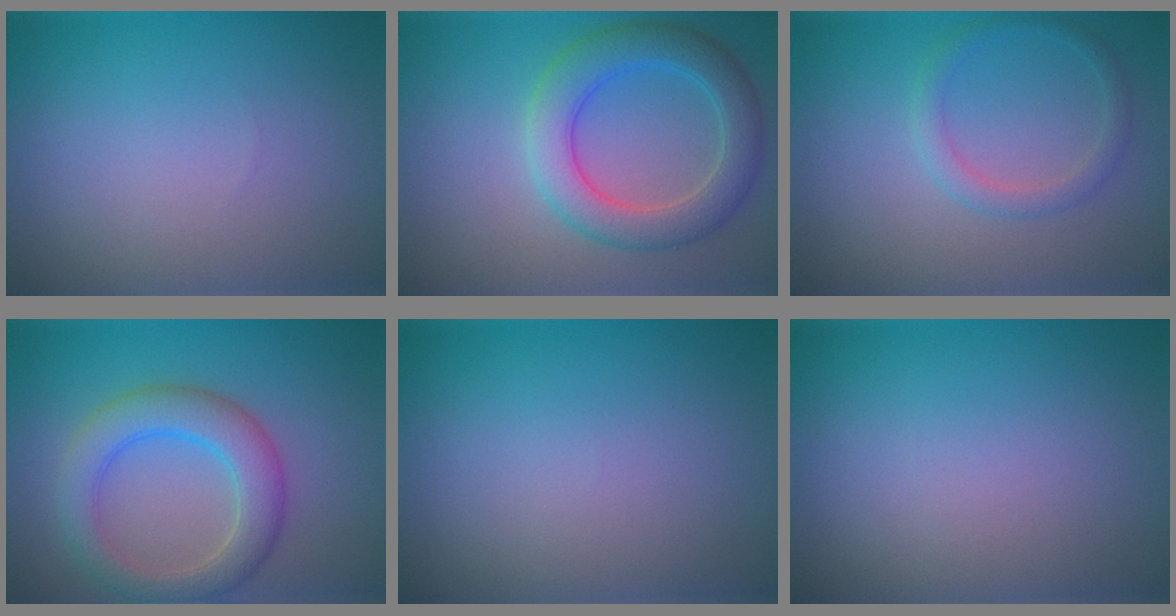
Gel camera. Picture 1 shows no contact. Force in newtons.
{"total": 5.4, "press": 5.4, "slide": 0.1}
{"total": 1.9, "press": 1.9, "slide": 0.1}
{"total": 4.9, "press": 4.9, "slide": 0.2}
{"total": 0.0}
{"total": 0.0}